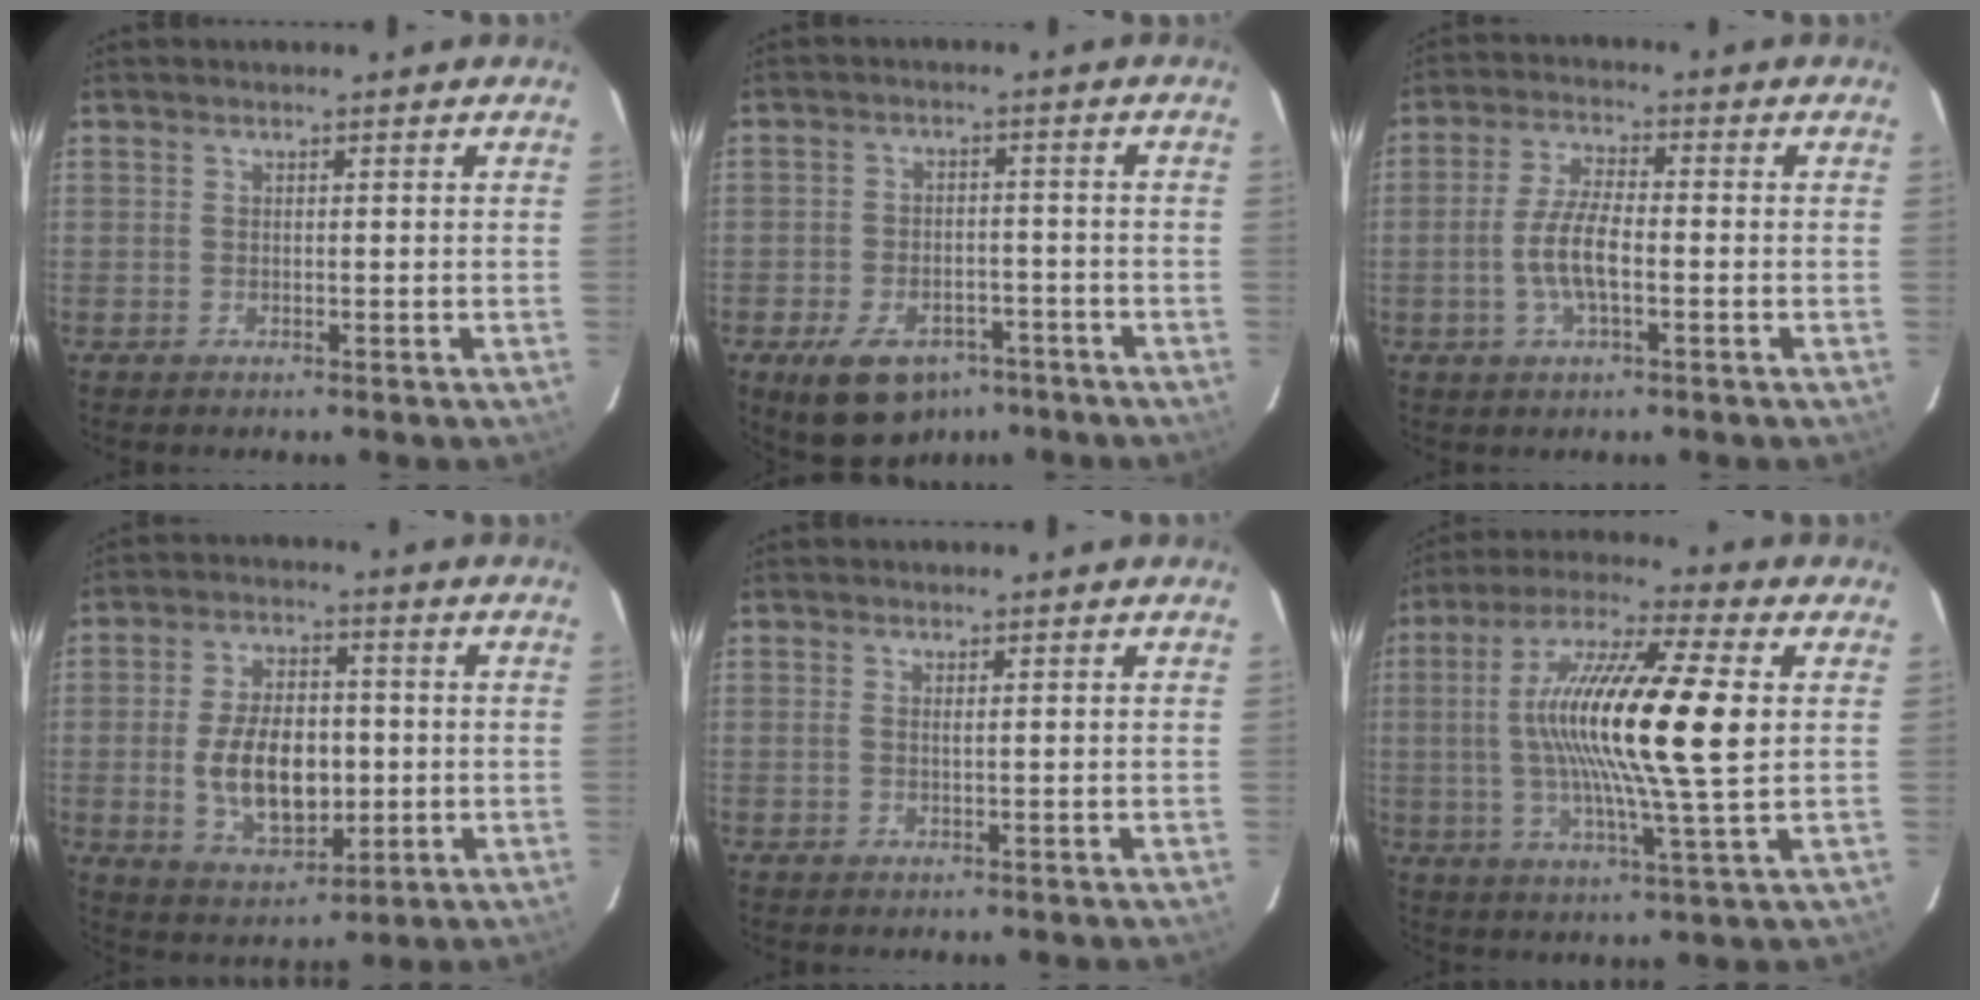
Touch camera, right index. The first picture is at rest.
{"total": 12.2, "force": [-7.5, 7.5, 6.0], "torque": [-0.136, 0.003, -0.103]}
{"total": 7.1, "force": [-1.8, 2.4, 6.5], "torque": [-0.133, 0.002, -0.034]}
{"total": 13.1, "force": [-1.3, 7.6, 10.6], "torque": [-0.205, 0.001, -0.006]}
{"total": 0.6, "force": [0.2, -0.1, 0.5], "torque": [-0.012, 0.001, 0.003]}
{"total": 19.4, "force": [2.1, 1.5, 19.2], "torque": [-0.345, 0.007, 0.027]}